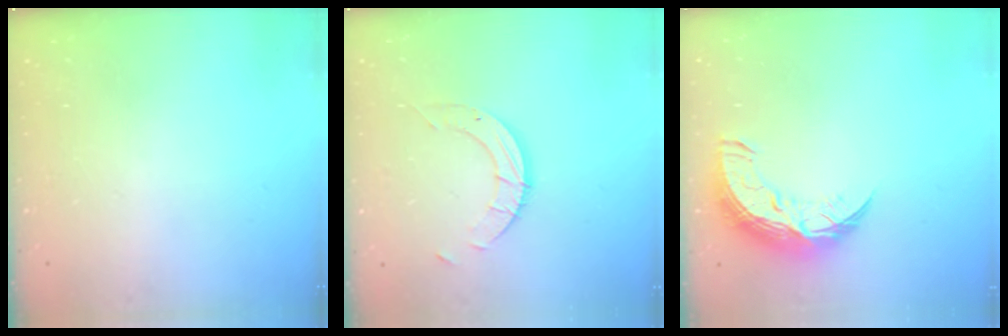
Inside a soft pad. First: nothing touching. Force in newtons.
{"total": 5.6, "press": 5.6, "slide": 0.1}
{"total": 11.5, "press": 11.4, "slide": 0.7}